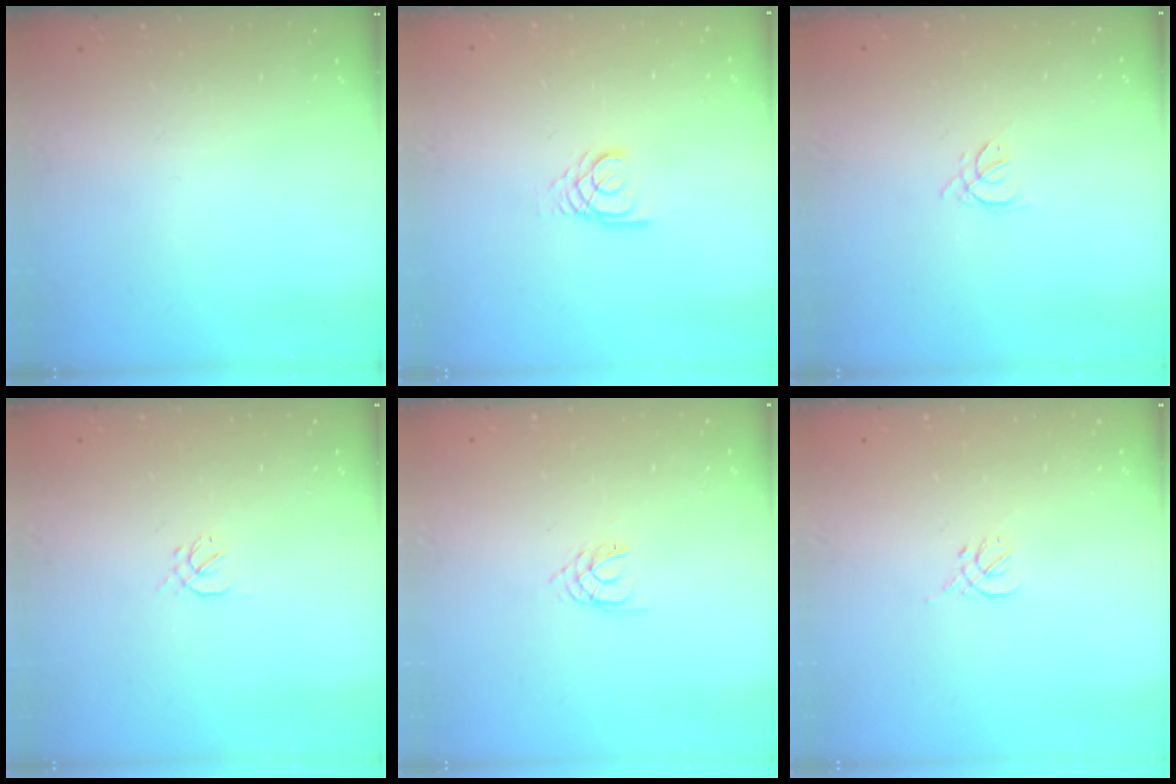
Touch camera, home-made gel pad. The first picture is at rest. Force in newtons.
{"total": 2.5, "press": 2.5, "slide": 0.2}
{"total": 1.5, "press": 1.4, "slide": 0.6}
{"total": 0.7, "press": 0.5, "slide": 0.5}
{"total": 2.1, "press": 2.1, "slide": 0.3}
{"total": 0.0}